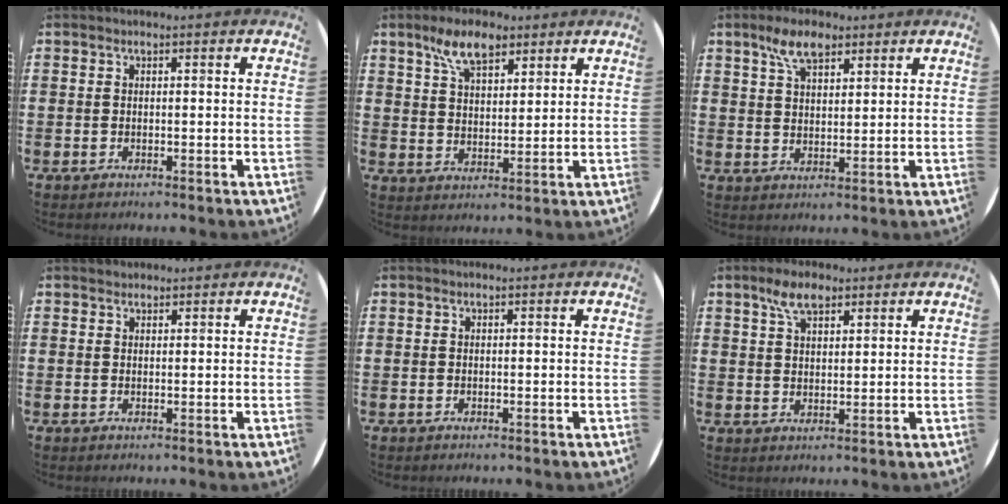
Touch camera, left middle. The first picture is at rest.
{"total": 7.2, "force": [5.0, 3.4, 3.9], "torque": [-0.076, -0.003, 0.089]}
{"total": 6.0, "force": [4.0, 2.8, 3.6], "torque": [-0.064, 0.000, 0.070]}
{"total": 0.8, "force": [0.8, 0.2, -0.1], "torque": [0.001, 0.003, 0.015]}
{"total": 0.0}
{"total": 5.0, "force": [3.3, 2.2, 3.0], "torque": [-0.050, 0.002, 0.057]}